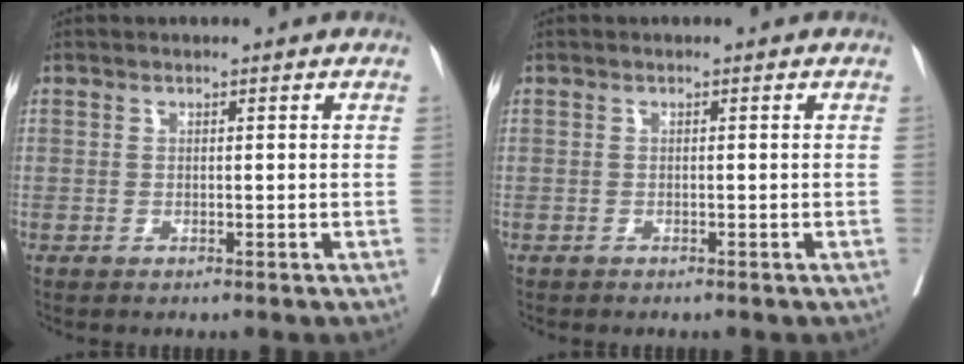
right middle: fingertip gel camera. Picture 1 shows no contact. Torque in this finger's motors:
{"motor_torque": [-0.07, 0.05, -0.02, 0.01]}